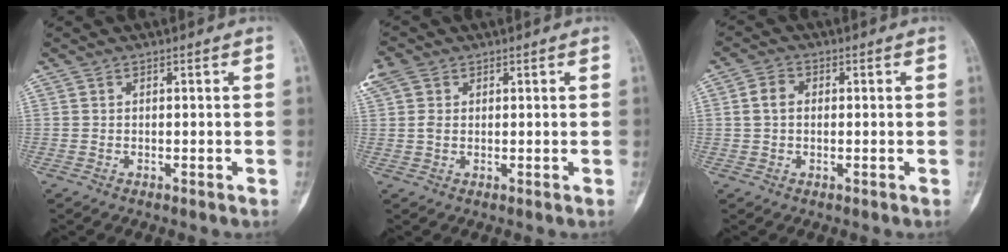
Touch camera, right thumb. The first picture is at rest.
{"total": 4.4, "force": [1.8, 3.2, 2.4], "torque": [-0.058, 0.013, 0.039]}
{"total": 3.6, "force": [0.2, 2.7, 2.4], "torque": [-0.045, 0.008, -0.003]}